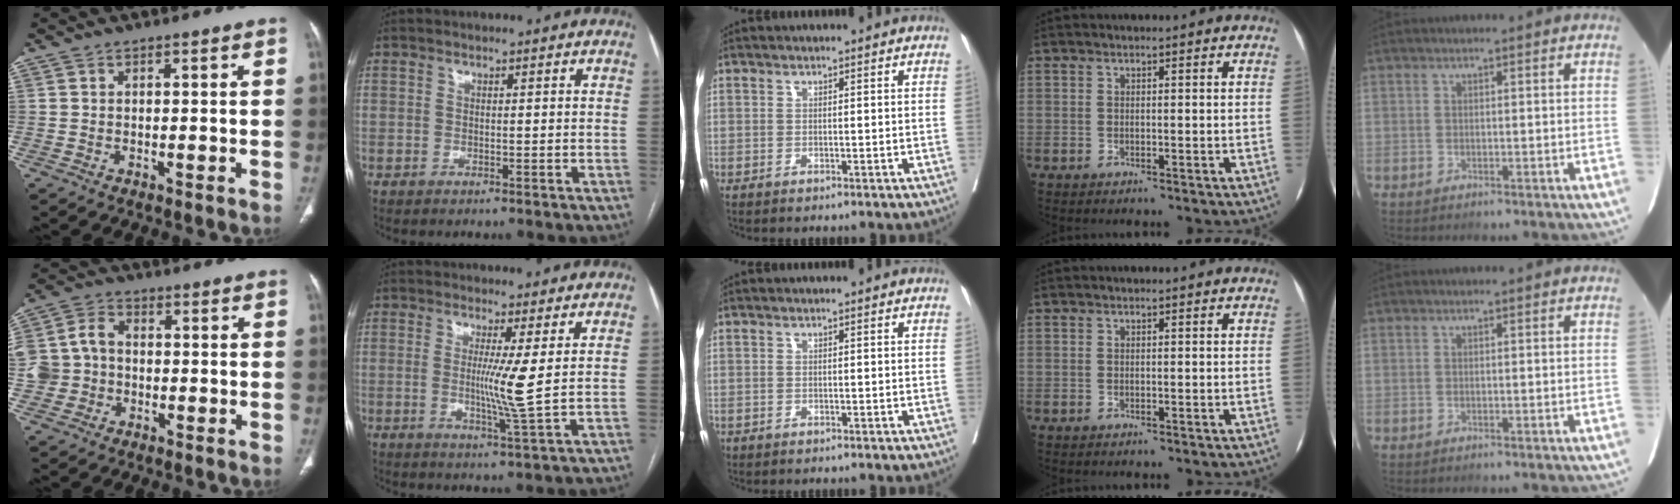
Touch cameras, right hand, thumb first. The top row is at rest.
{"thumb": {"total": 8.2, "force": [-1.0, 7.2, 3.8], "torque": [-0.062, 0.028, -0.024]}, "index": {"total": 5.5, "force": [0.6, -1.4, 5.3], "torque": [-0.099, -0.019, 0.013]}}